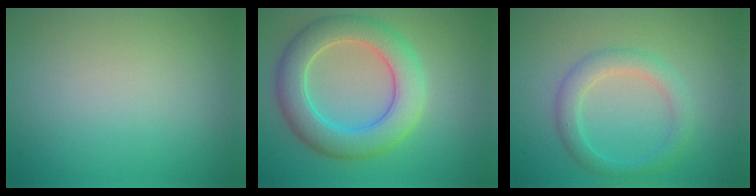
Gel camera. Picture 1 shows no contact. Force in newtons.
{"total": 6.6, "press": 6.6, "slide": 0.2}
{"total": 2.8, "press": 2.8, "slide": 0.0}